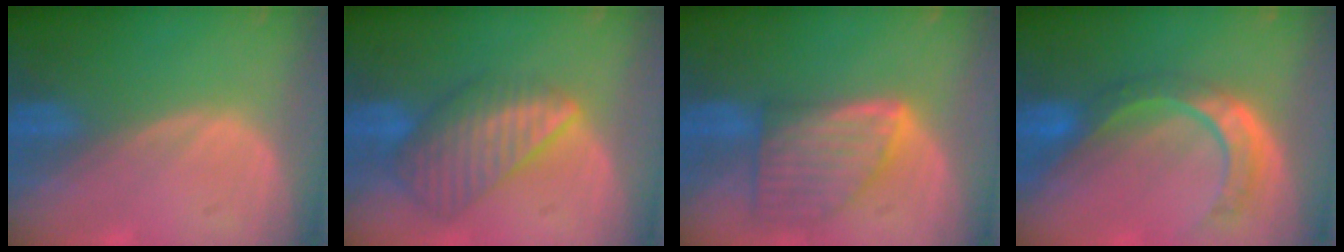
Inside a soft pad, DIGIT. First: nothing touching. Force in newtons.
{"total": 8.4, "press": 7.5, "slide": 3.9}
{"total": 8.2, "press": 7.4, "slide": 3.5}
{"total": 8.7, "press": 7.3, "slide": 4.7}